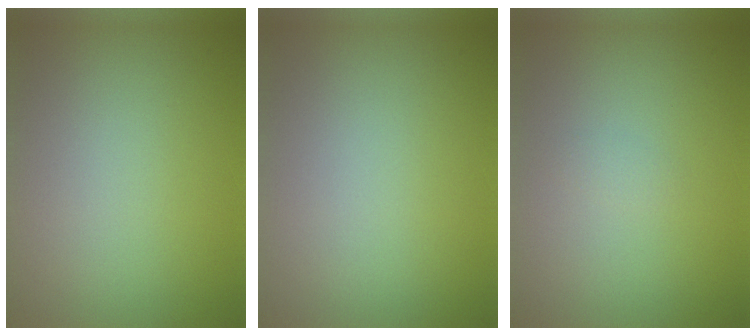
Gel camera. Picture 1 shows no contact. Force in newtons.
{"total": 0.0}
{"total": 0.6, "press": 0.6, "slide": 0.1}